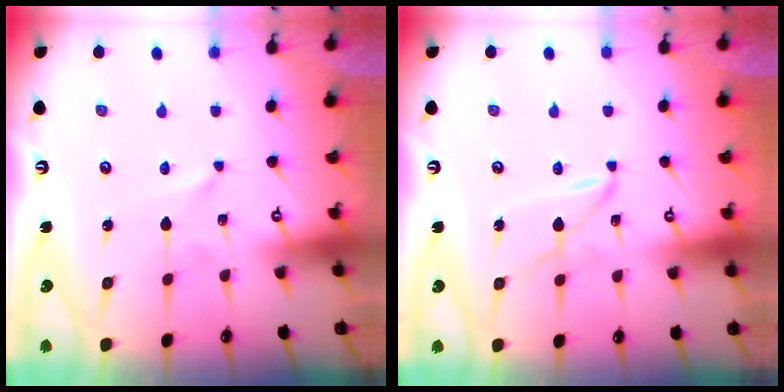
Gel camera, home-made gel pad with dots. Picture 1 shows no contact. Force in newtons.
{"total": 3.9, "press": 3.8, "slide": 0.3}